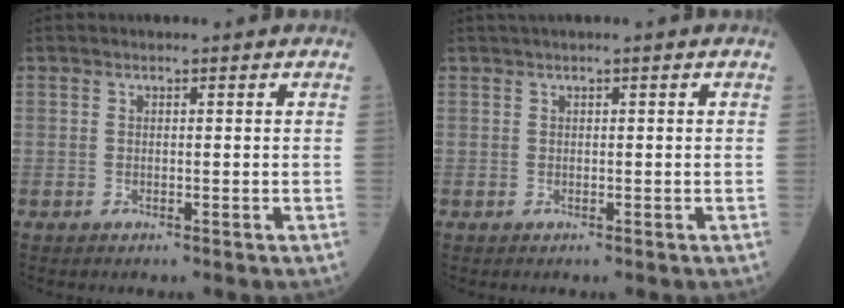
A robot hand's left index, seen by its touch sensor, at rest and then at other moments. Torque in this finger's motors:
{"motor_torque": [0.35, -0.36, 0.00, 0.04]}